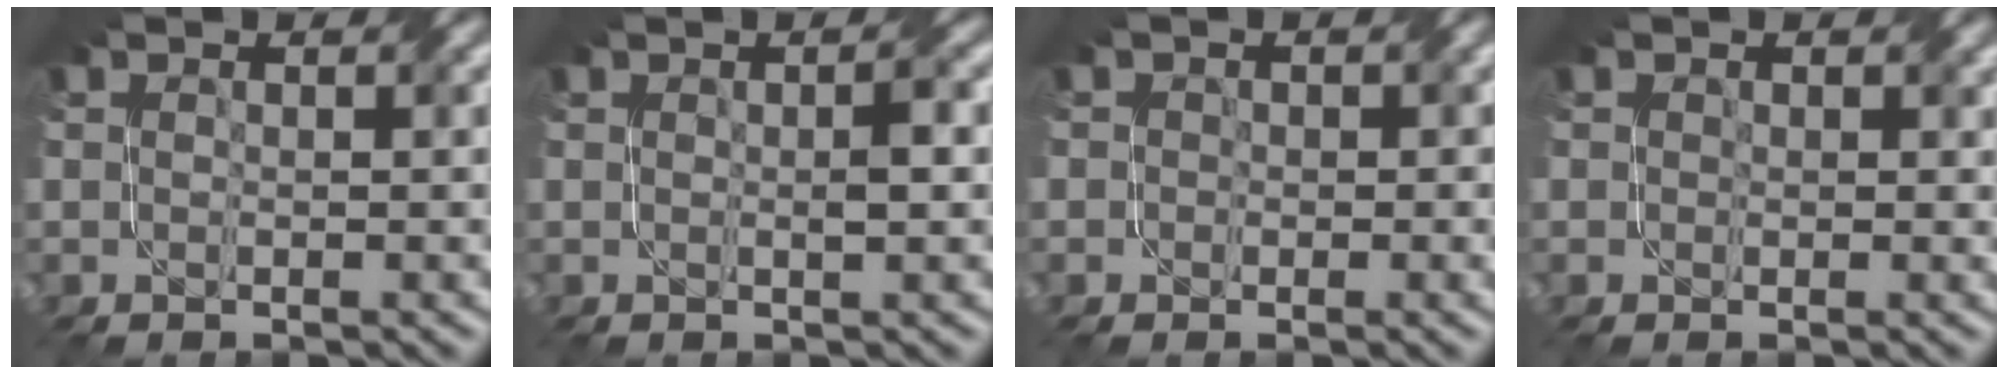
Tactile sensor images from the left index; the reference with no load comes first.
{"total": 1.5, "force": [0.1, 0.2, 1.4], "torque": [-0.021, 0.003, 0.002]}
{"total": 1.8, "force": [0.4, 1.6, 0.7], "torque": [-0.005, 0.003, -0.006]}
{"total": 1.2, "force": [0.6, 0.9, 0.5], "torque": [-0.004, -0.001, 0.008]}